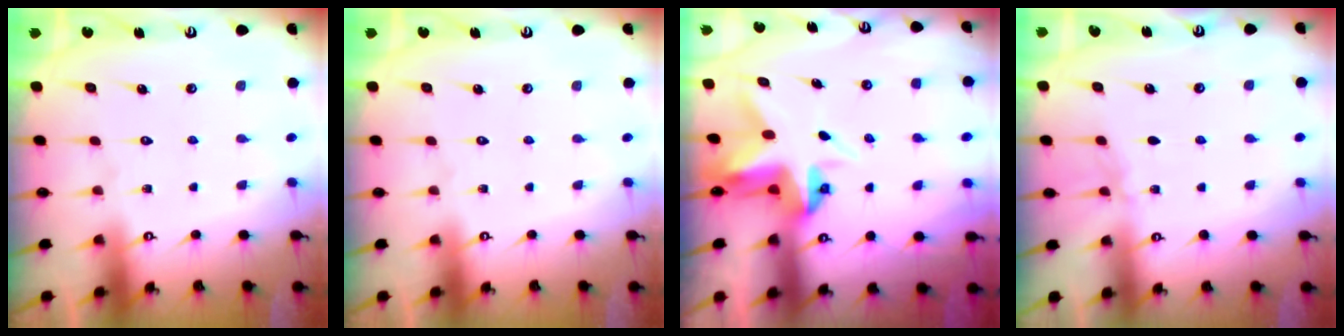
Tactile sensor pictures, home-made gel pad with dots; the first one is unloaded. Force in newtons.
{"total": 0.0}
{"total": 4.2, "press": 4.2, "slide": 0.2}
{"total": 2.5, "press": 2.5, "slide": 0.5}